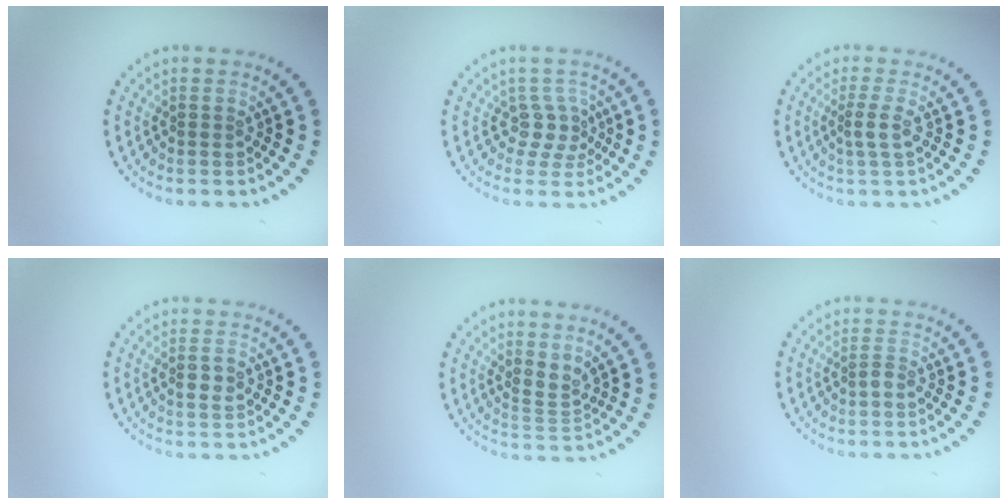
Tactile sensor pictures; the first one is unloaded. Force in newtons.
{"total": 2.1, "press": 1.6, "slide": 1.3}
{"total": 1.7, "press": 1.3, "slide": 1.0}
{"total": 1.4, "press": 1.3, "slide": 0.4}
{"total": 2.1, "press": 1.4, "slide": 1.6}
{"total": 0.9, "press": 0.6, "slide": 0.7}